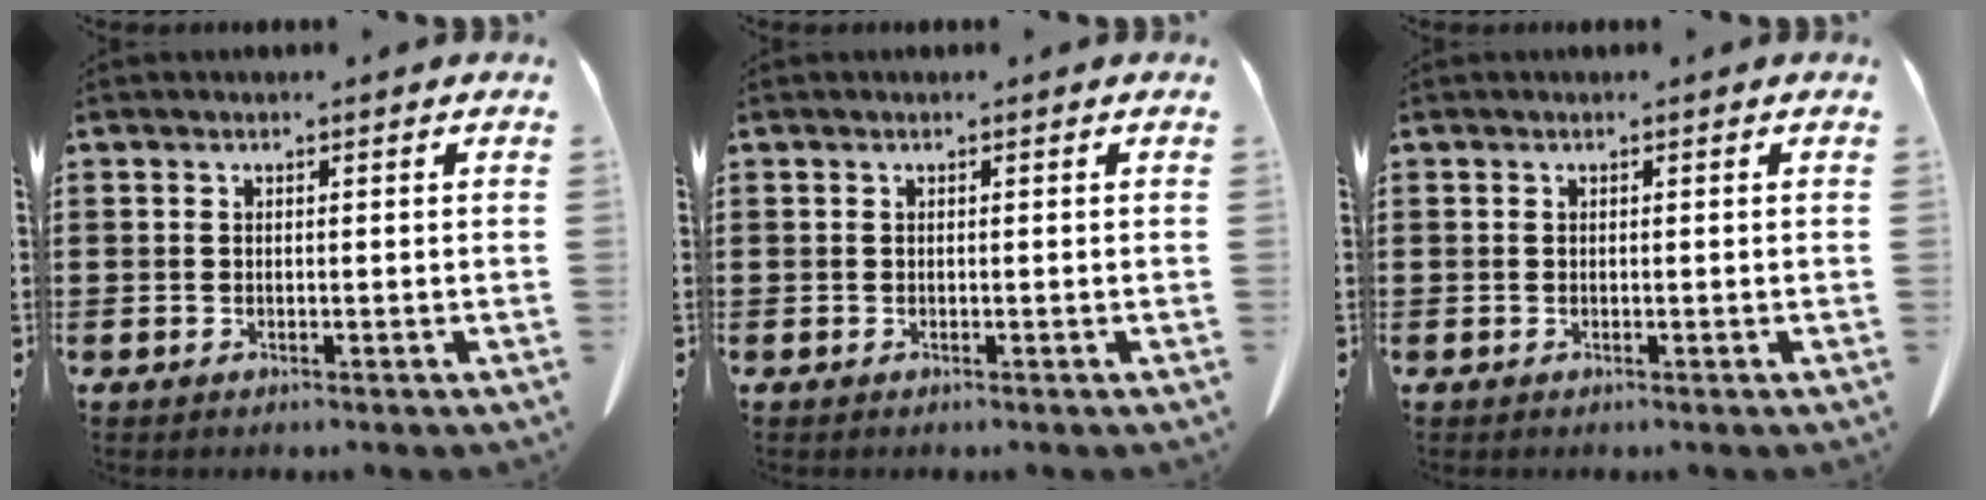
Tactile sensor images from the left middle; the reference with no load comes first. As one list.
[{"total": 0.0}, {"total": 0.0}]